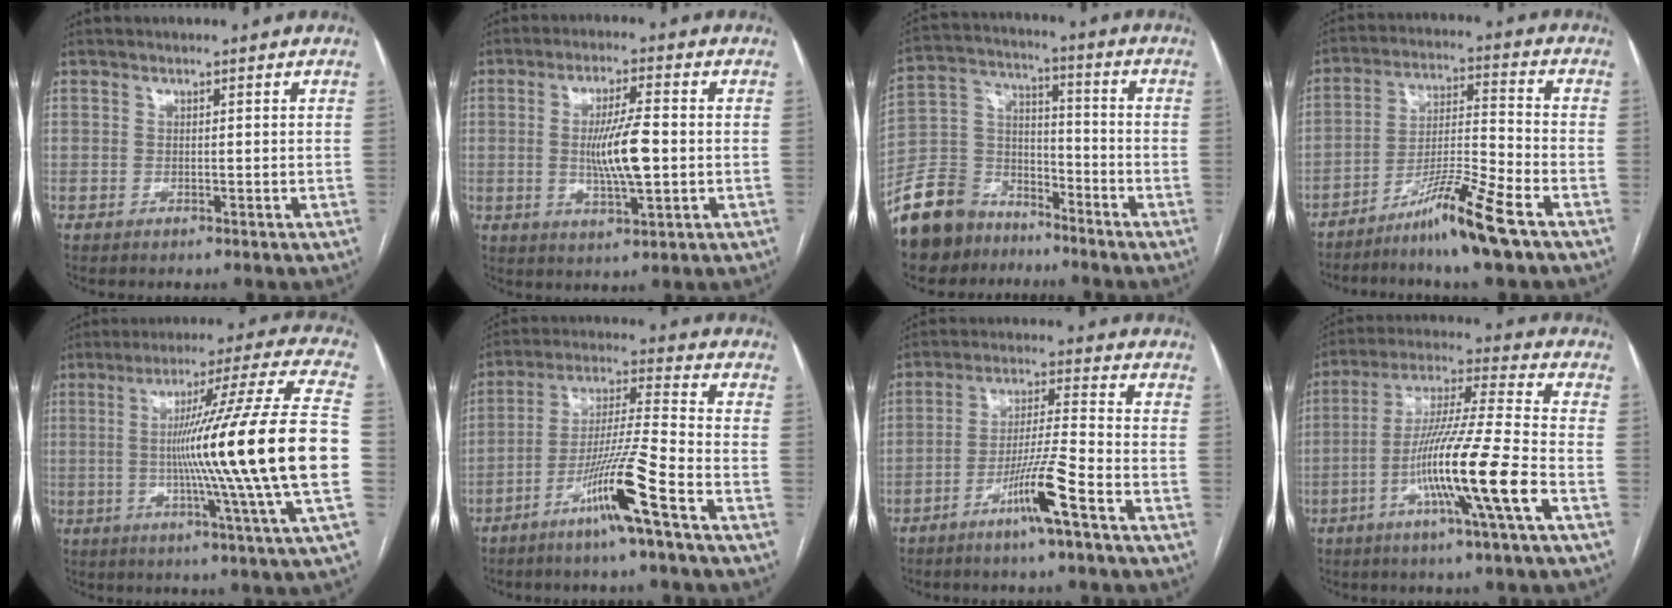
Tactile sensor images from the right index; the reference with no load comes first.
{"total": 8.5, "force": [-0.5, 1.1, 8.4], "torque": [-0.156, -0.005, -0.009]}
{"total": 12.4, "force": [-9.4, 7.4, 3.2], "torque": [-0.083, 0.035, -0.175]}
{"total": 10.7, "force": [-7.2, -0.9, 7.8], "torque": [-0.145, -0.019, -0.133]}
{"total": 24.1, "force": [-2.3, -2.6, 23.9], "torque": [-0.325, -0.008, -0.059]}
{"total": 12.0, "force": [-6.4, -1.2, 10.1], "torque": [-0.191, -0.011, -0.125]}
{"total": 9.0, "force": [-4.8, -0.8, 7.5], "torque": [-0.143, -0.005, -0.091]}
{"total": 15.7, "force": [-5.6, -1.4, 14.6], "torque": [-0.271, -0.011, -0.108]}